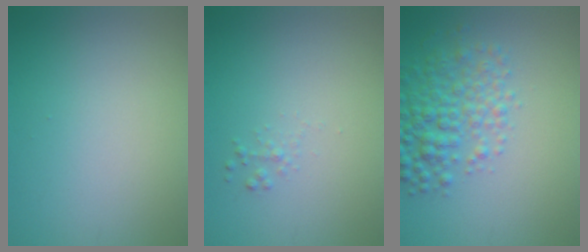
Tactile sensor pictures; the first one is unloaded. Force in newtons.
{"total": 0.6, "press": 0.6, "slide": 0.0}
{"total": 4.5, "press": 4.5, "slide": 0.1}